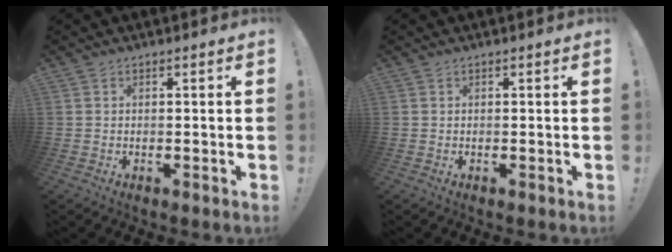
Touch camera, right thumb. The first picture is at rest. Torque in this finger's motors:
{"motor_torque": [0.00, 0.00, 0.00, 0.00, 0.00]}